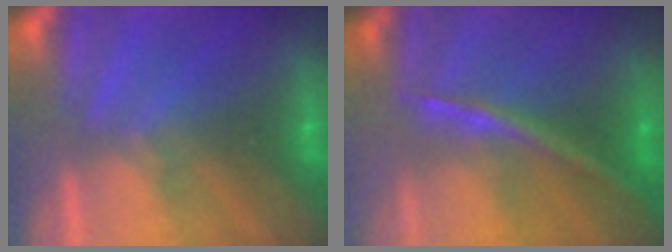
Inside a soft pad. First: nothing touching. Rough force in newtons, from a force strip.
{"total": 1.7}